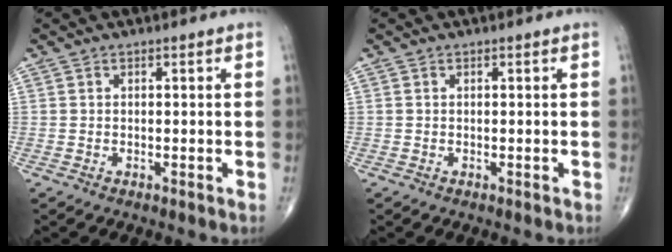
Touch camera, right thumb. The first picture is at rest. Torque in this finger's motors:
{"motor_torque": [0.77, 0.54, 0.08, -0.28, 0.00]}